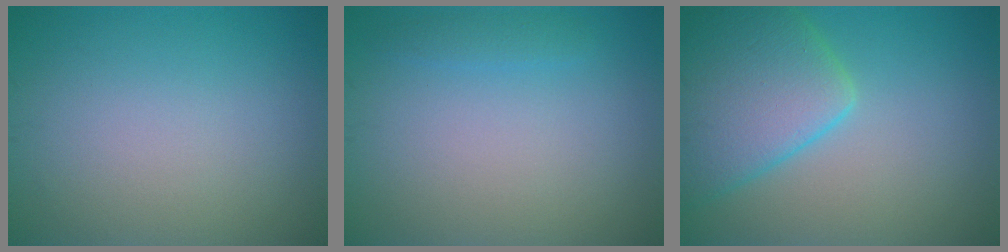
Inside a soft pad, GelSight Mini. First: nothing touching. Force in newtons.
{"total": 1.0, "press": 1.0, "slide": 0.1}
{"total": 7.8, "press": 7.8, "slide": 0.5}